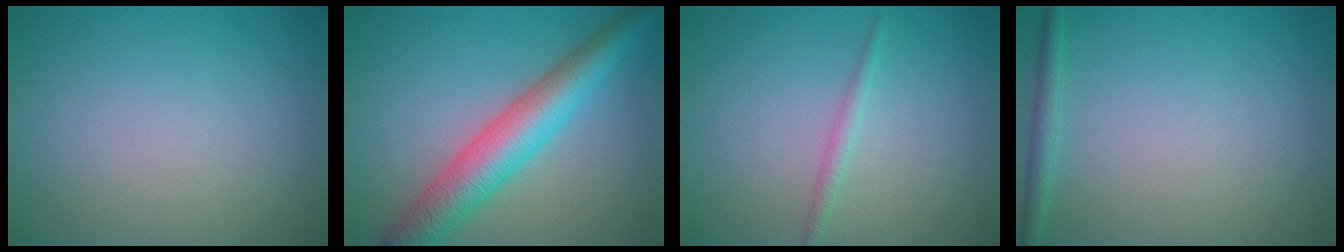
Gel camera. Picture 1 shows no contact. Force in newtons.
{"total": 6.9, "press": 6.9, "slide": 0.2}
{"total": 1.1, "press": 1.1, "slide": 0.0}
{"total": 1.4, "press": 1.4, "slide": 0.1}